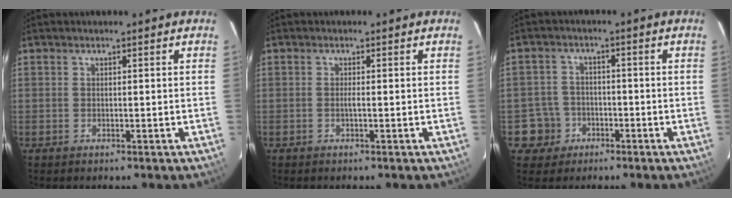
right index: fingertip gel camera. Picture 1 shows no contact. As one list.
[{"total": 0.9, "force": [-0.2, -0.1, 0.8], "torque": [-0.015, 0.001, -0.005]}, {"total": 5.3, "force": [-2.4, 4.8, 0.0], "torque": [-0.011, 0.019, -0.041]}]